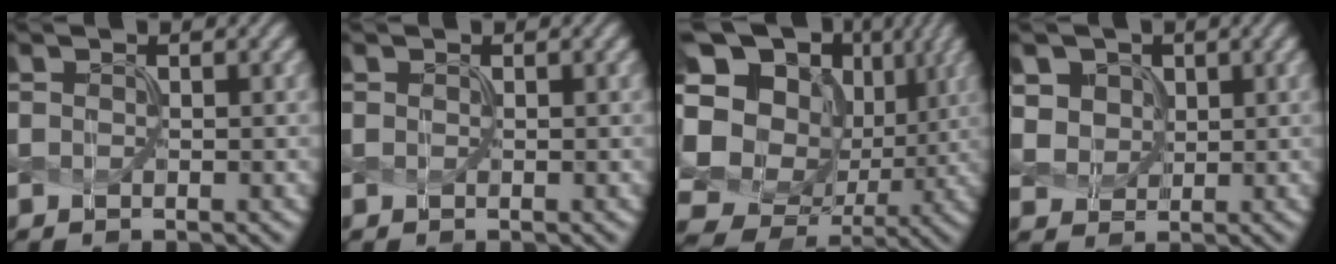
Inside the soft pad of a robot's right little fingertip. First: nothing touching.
{"total": 0.9, "force": [-0.3, -0.2, -0.8], "torque": [0.013, 0.003, 0.002]}
{"total": 18.4, "force": [0.6, 16.2, 8.7], "torque": [-0.214, 0.018, 0.024]}
{"total": 3.5, "force": [1.4, 3.1, 0.8], "torque": [-0.052, 0.004, 0.045]}